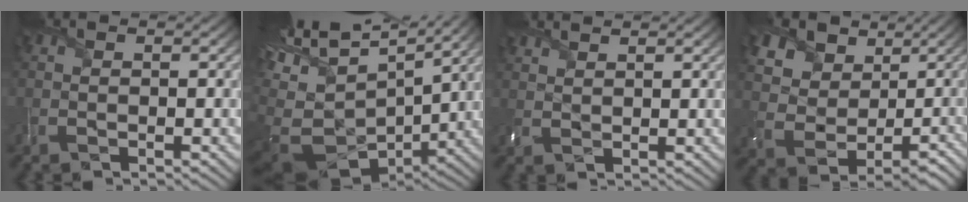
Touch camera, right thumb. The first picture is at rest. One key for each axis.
{"total": 16.3, "fx": 4.8, "fy": 9.6, "fz": 12.3, "tx": -0.260, "ty": 0.012, "tz": 0.135}
{"total": 2.2, "fx": 2.1, "fy": 0.2, "fz": 0.9, "tx": -0.026, "ty": 0.002, "tz": 0.043}
{"total": 10.8, "fx": 5.1, "fy": 8.2, "fz": 5.0, "tx": -0.123, "ty": 0.007, "tz": 0.111}